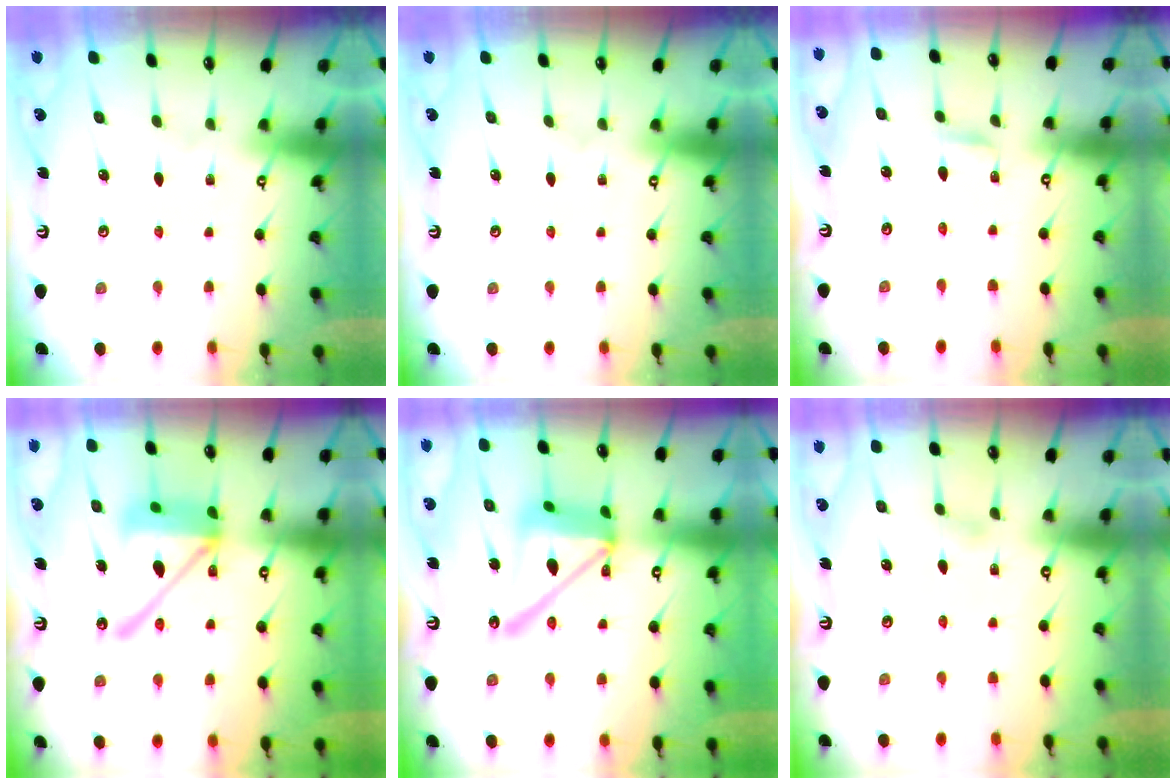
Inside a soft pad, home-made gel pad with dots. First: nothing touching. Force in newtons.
{"total": 0.0}
{"total": 1.8, "press": 1.8, "slide": 0.3}
{"total": 16.3, "press": 16.2, "slide": 2.2}
{"total": 17.0, "press": 16.9, "slide": 1.6}
{"total": 2.9, "press": 2.9, "slide": 0.4}